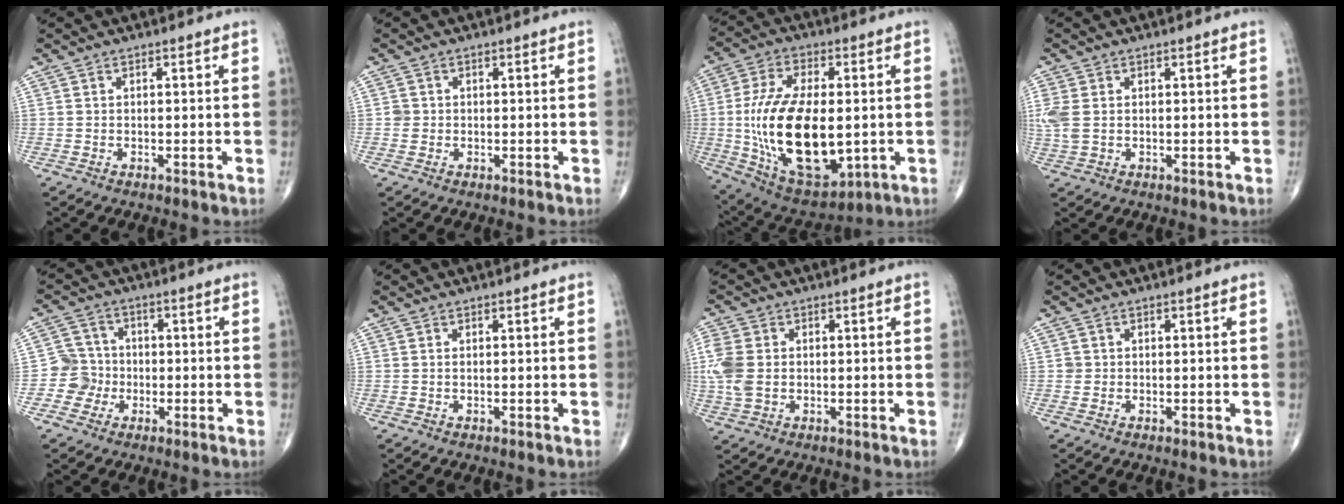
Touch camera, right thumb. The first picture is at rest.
{"total": 1.4, "force": [-0.1, 1.4, 0.2], "torque": [0.003, 0.005, -0.002]}
{"total": 24.1, "force": [-1.7, 12.3, 20.6], "torque": [-0.381, -0.011, -0.005]}
{"total": 4.6, "force": [0.4, 3.2, 3.3], "torque": [-0.102, 0.005, 0.012]}
{"total": 5.6, "force": [-1.6, 5.4, 0.3], "torque": [0.030, 0.017, -0.040]}
{"total": 0.0}
{"total": 7.2, "force": [0.1, 5.2, 5.0], "torque": [-0.126, 0.005, 0.001]}
{"total": 0.9, "force": [0.0, 0.9, 0.1], "torque": [0.005, 0.004, -0.001]}